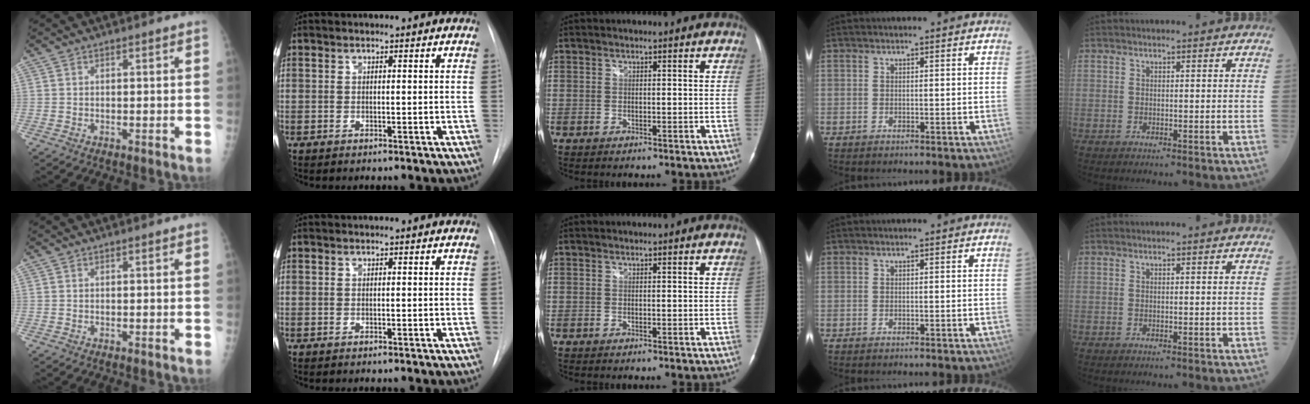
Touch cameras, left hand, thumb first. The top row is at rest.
{}